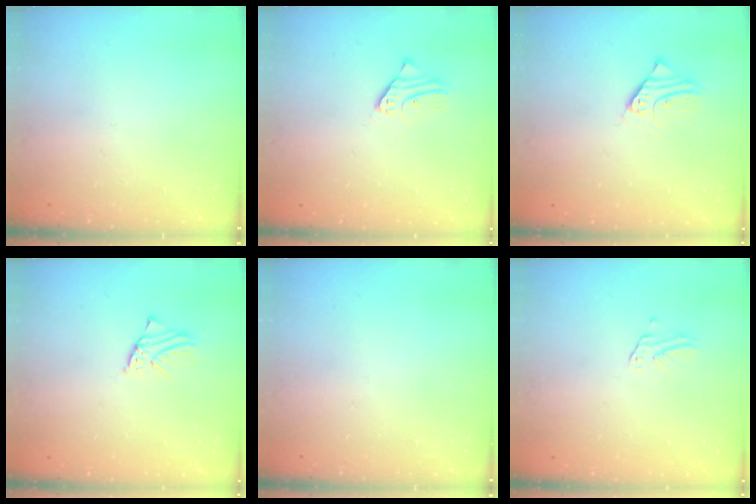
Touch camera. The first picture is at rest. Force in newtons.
{"total": 2.2, "press": 2.2, "slide": 0.2}
{"total": 2.8, "press": 2.8, "slide": 0.2}
{"total": 1.2, "press": 1.2, "slide": 0.0}
{"total": 0.0}
{"total": 2.6, "press": 2.6, "slide": 0.2}